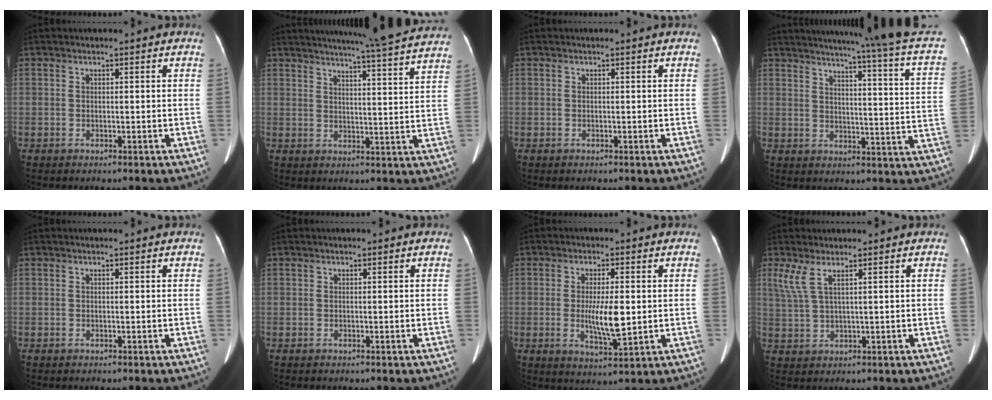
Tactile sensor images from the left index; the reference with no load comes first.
{"total": 19.5, "force": [17.8, -1.3, 8.0], "torque": [-0.130, -0.035, 0.212]}
{"total": 0.0}
{"total": 22.9, "force": [19.5, -2.0, 11.9], "torque": [-0.178, -0.066, 0.225]}
{"total": 0.0}
{"total": 0.0}
{"total": 6.3, "force": [-0.3, 1.3, 6.2], "torque": [-0.112, -0.011, -0.005]}
{"total": 3.5, "force": [1.9, 0.4, 3.0], "torque": [-0.080, 0.004, 0.049]}